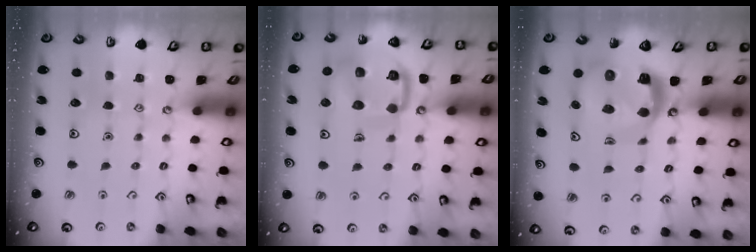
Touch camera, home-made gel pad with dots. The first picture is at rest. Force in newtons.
{"total": 14.1, "press": 14.0, "slide": 1.4}
{"total": 11.1, "press": 11.0, "slide": 1.5}